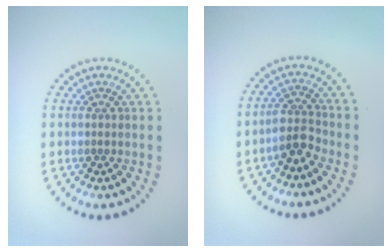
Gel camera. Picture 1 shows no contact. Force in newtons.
{"total": 2.7, "press": 2.4, "slide": 1.2}